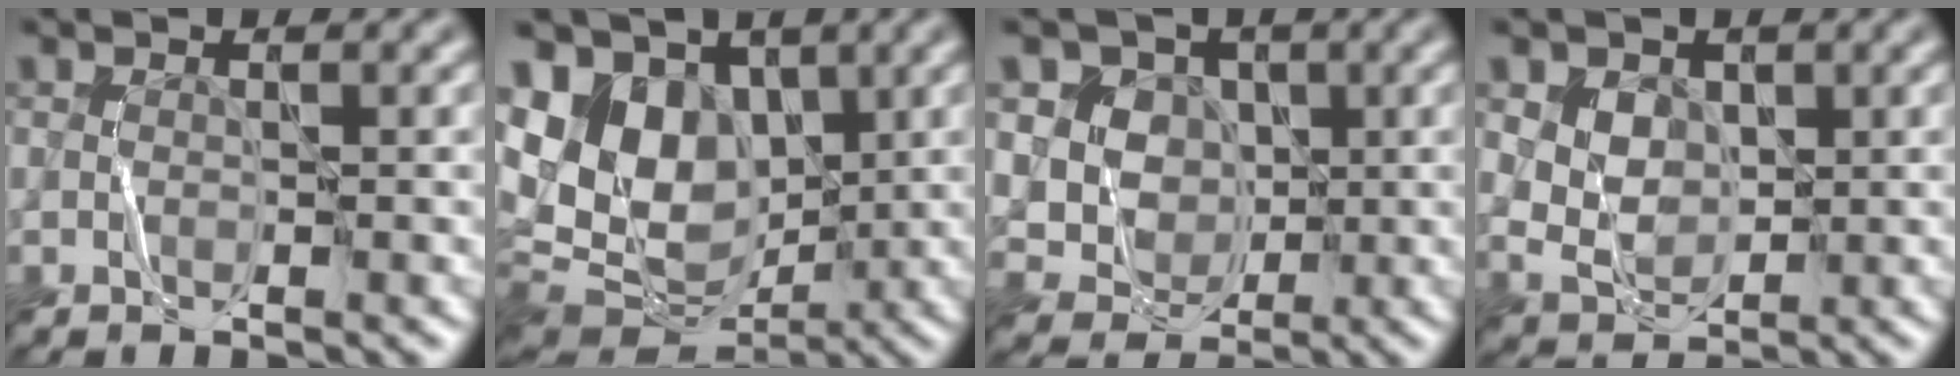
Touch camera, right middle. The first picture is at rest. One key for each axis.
{"total": 7.8, "fx": 2.9, "fy": 5.9, "fz": 4.2, "tx": -0.094, "ty": 0.001, "tz": 0.051}
{"total": 4.7, "fx": 1.9, "fy": 4.2, "fz": 1.1, "tx": -0.035, "ty": 0.013, "tz": 0.037}
{"total": 2.1, "fx": 1.0, "fy": 1.8, "fz": 0.6, "tx": -0.021, "ty": 0.001, "tz": 0.026}